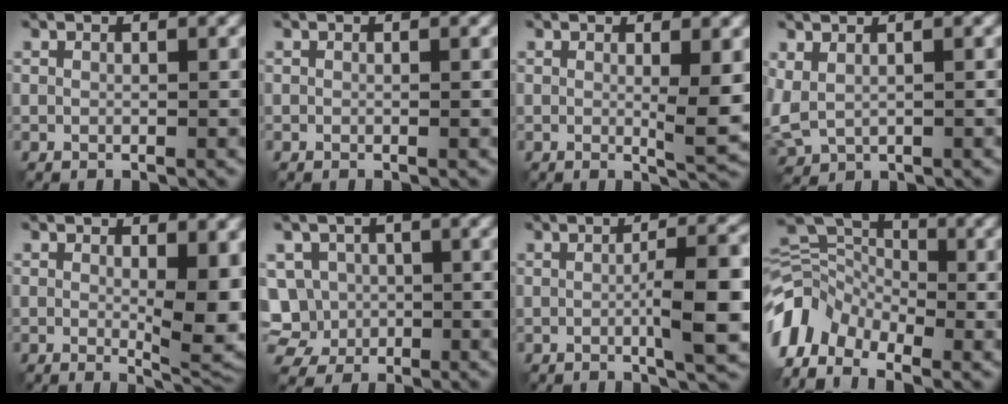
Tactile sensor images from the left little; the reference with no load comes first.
{"total": 0.0}
{"total": 3.1, "force": [0.6, 0.6, 3.0], "torque": [-0.045, -0.011, 0.010]}
{"total": 2.7, "force": [1.2, 1.5, 1.8], "torque": [-0.056, 0.001, 0.030]}
{"total": 6.3, "force": [0.7, 2.1, 5.9], "torque": [-0.087, -0.012, 0.017]}
{"total": 8.1, "force": [-0.2, 7.3, 3.3], "torque": [-0.083, 0.014, -0.027]}
{"total": 6.8, "force": [-0.7, 1.5, 6.6], "torque": [-0.096, 0.004, -0.013]}
{"total": 5.6, "force": [-3.8, 3.3, 2.5], "torque": [-0.044, 0.006, -0.096]}